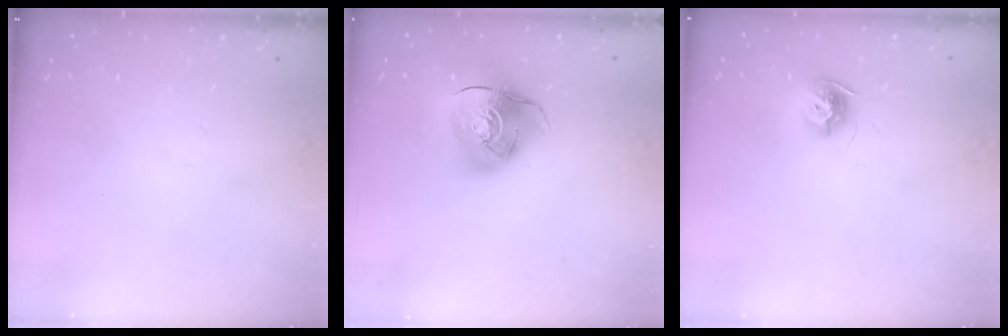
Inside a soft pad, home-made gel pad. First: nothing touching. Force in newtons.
{"total": 11.3, "press": 11.1, "slide": 1.7}
{"total": 8.3, "press": 8.3, "slide": 0.4}